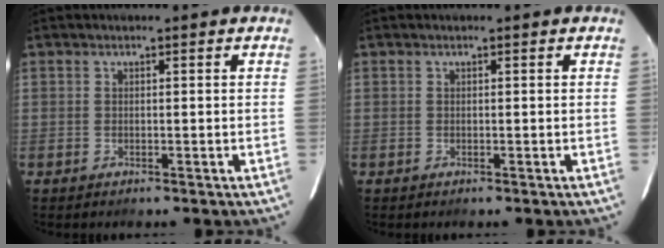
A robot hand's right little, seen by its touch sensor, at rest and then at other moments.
{"total": 0.0}